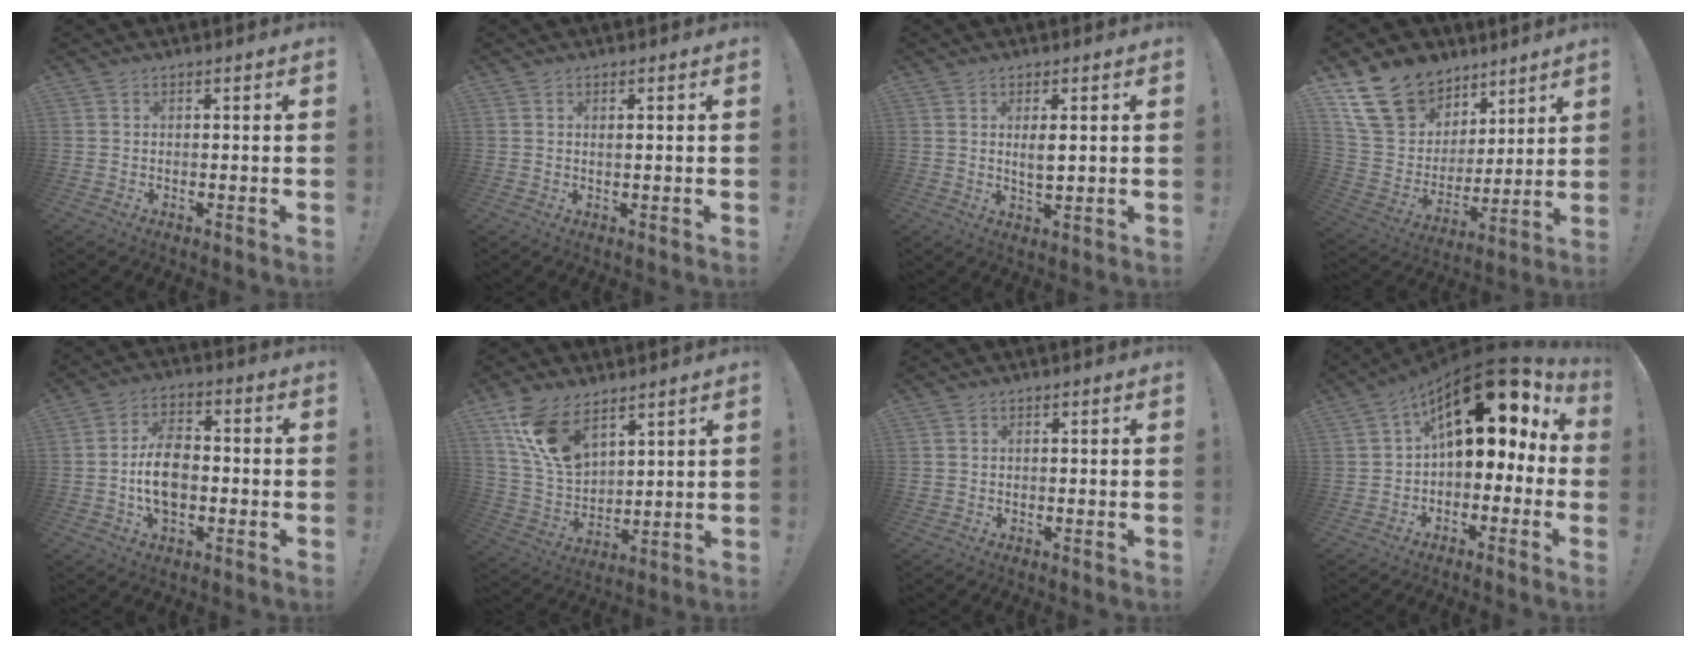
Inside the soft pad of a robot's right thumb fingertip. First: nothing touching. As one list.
[{"total": 0.9, "force": [0.3, 0.0, 0.8], "torque": [-0.016, -0.001, 0.004]}, {"total": 3.8, "force": [0.8, 1.4, 3.5], "torque": [-0.053, -0.008, 0.009]}, {"total": 18.4, "force": [11.1, 13.1, 6.6], "torque": [-0.115, -0.058, 0.229]}, {"total": 11.3, "force": [-1.9, 7.4, 8.3], "torque": [-0.150, 0.010, -0.035]}, {"total": 13.9, "force": [9.1, 7.3, 7.5], "torque": [-0.150, -0.048, 0.176]}, {"total": 0.6, "force": [-0.2, 0.6, 0.0], "torque": [-0.009, 0.004, -0.001]}, {"total": 17.7, "force": [6.9, 8.4, 14.0], "torque": [-0.222, -0.040, 0.120]}]